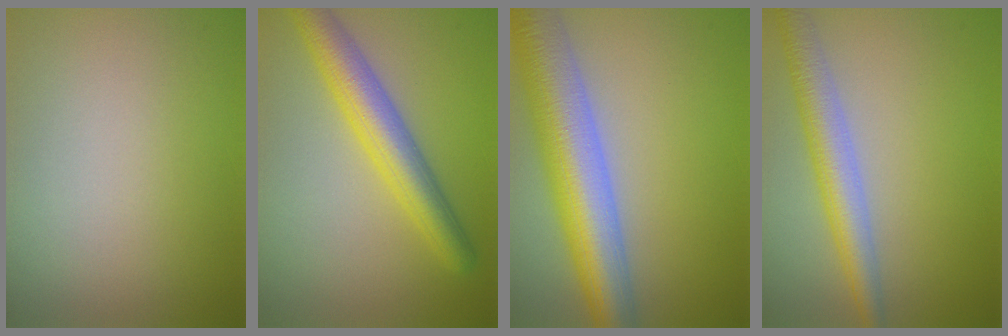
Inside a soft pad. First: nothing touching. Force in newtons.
{"total": 5.4, "press": 5.4, "slide": 0.2}
{"total": 9.8, "press": 9.8, "slide": 0.1}
{"total": 4.5, "press": 4.5, "slide": 0.2}